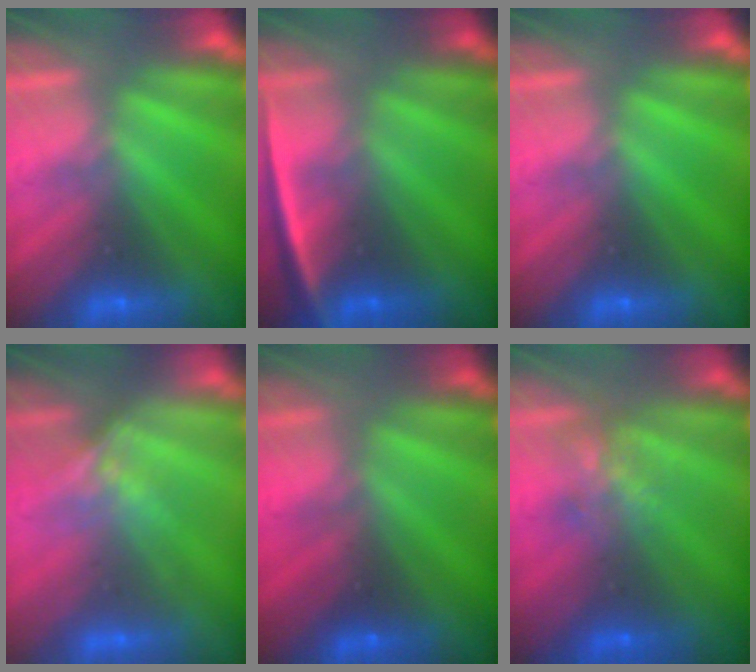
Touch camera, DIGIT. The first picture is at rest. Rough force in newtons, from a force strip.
{"total": 2.3}
{"total": 0.0}
{"total": 1.8}
{"total": 2.1}
{"total": 4.5}